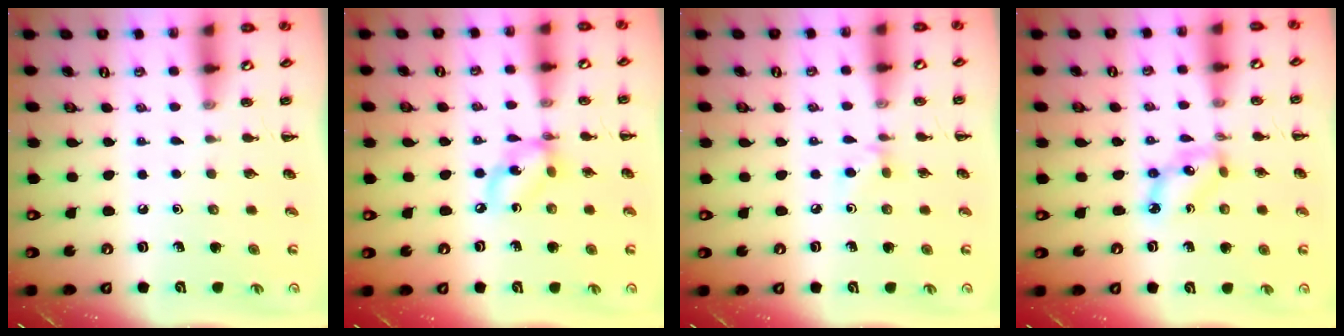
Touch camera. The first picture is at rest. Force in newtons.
{"total": 8.2, "press": 7.9, "slide": 2.0}
{"total": 4.6, "press": 4.3, "slide": 1.8}
{"total": 6.2, "press": 6.0, "slide": 1.6}